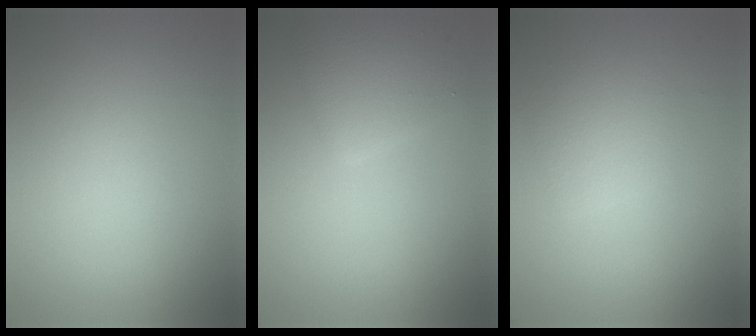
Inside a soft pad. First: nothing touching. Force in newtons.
{"total": 3.4, "press": 3.4, "slide": 0.2}
{"total": 2.0, "press": 2.0, "slide": 0.2}